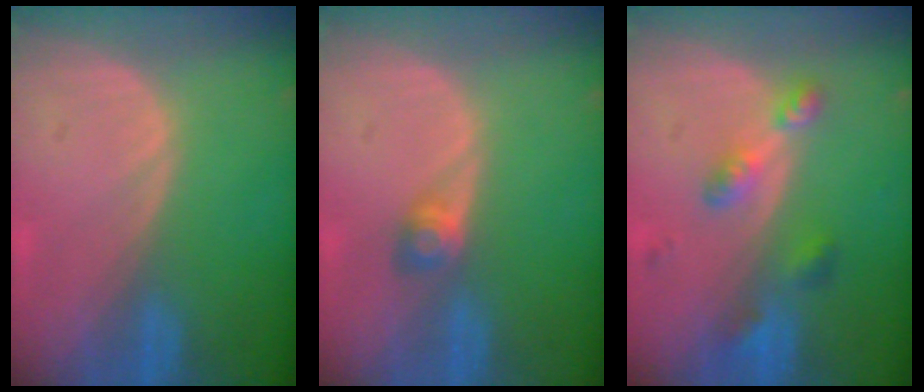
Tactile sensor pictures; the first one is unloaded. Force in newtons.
{"total": 2.5, "press": 2.3, "slide": 1.0}
{"total": 5.3, "press": 4.7, "slide": 2.5}